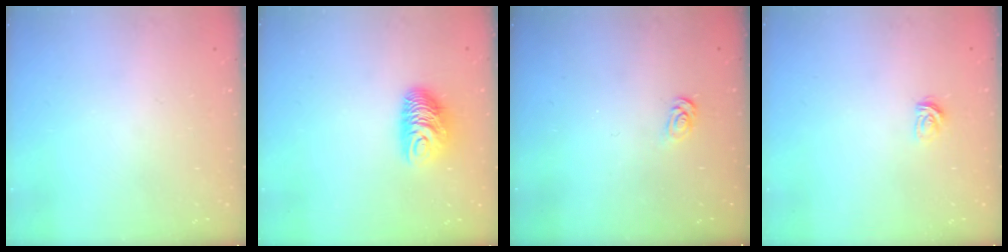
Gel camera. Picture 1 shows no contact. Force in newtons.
{"total": 9.5, "press": 9.4, "slide": 0.8}
{"total": 2.6, "press": 2.6, "slide": 0.3}
{"total": 3.1, "press": 3.1, "slide": 0.3}